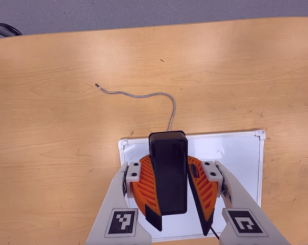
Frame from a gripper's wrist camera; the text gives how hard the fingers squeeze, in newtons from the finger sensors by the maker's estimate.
{"total": 10.4, "left": 10.2, "right": 10.5}